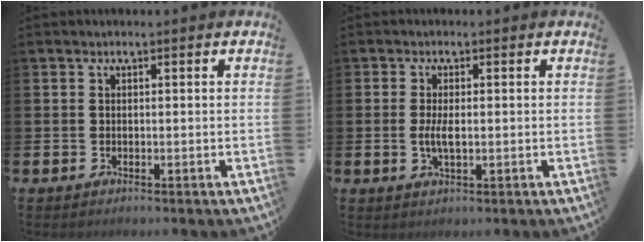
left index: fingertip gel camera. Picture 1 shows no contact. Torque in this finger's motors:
{"motor_torque": [0.88, -0.06, 0.12, 0.14]}